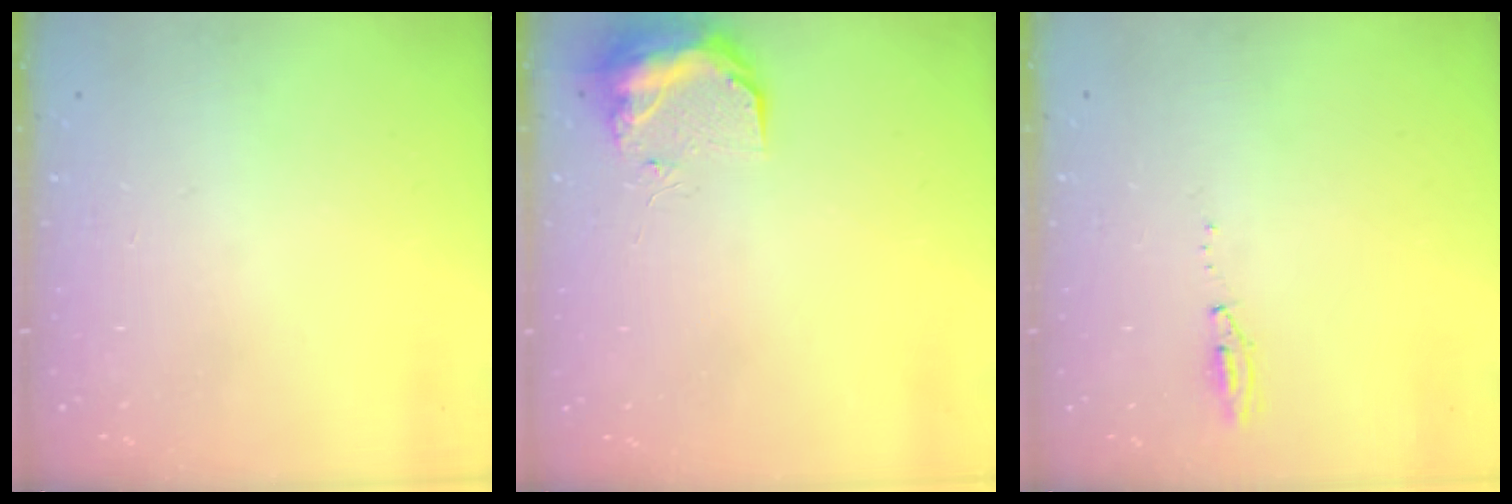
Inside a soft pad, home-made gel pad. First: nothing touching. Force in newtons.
{"total": 17.0, "press": 11.4, "slide": 12.7}
{"total": 5.0, "press": 3.7, "slide": 3.3}